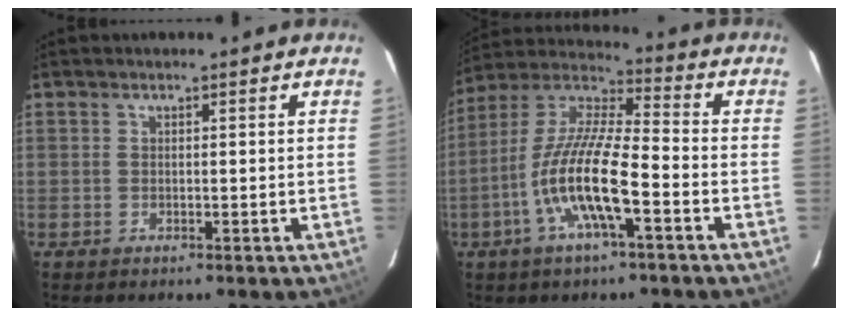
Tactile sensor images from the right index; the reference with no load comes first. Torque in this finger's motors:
{"motor_torque": [1.25, -0.88, 1.06, 0.21]}